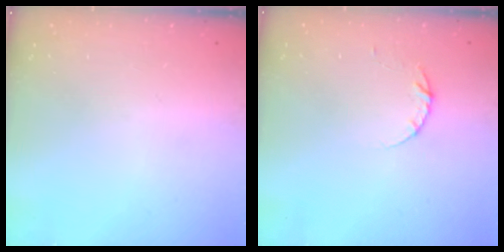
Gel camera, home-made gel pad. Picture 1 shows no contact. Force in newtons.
{"total": 3.4, "press": 3.4, "slide": 0.4}